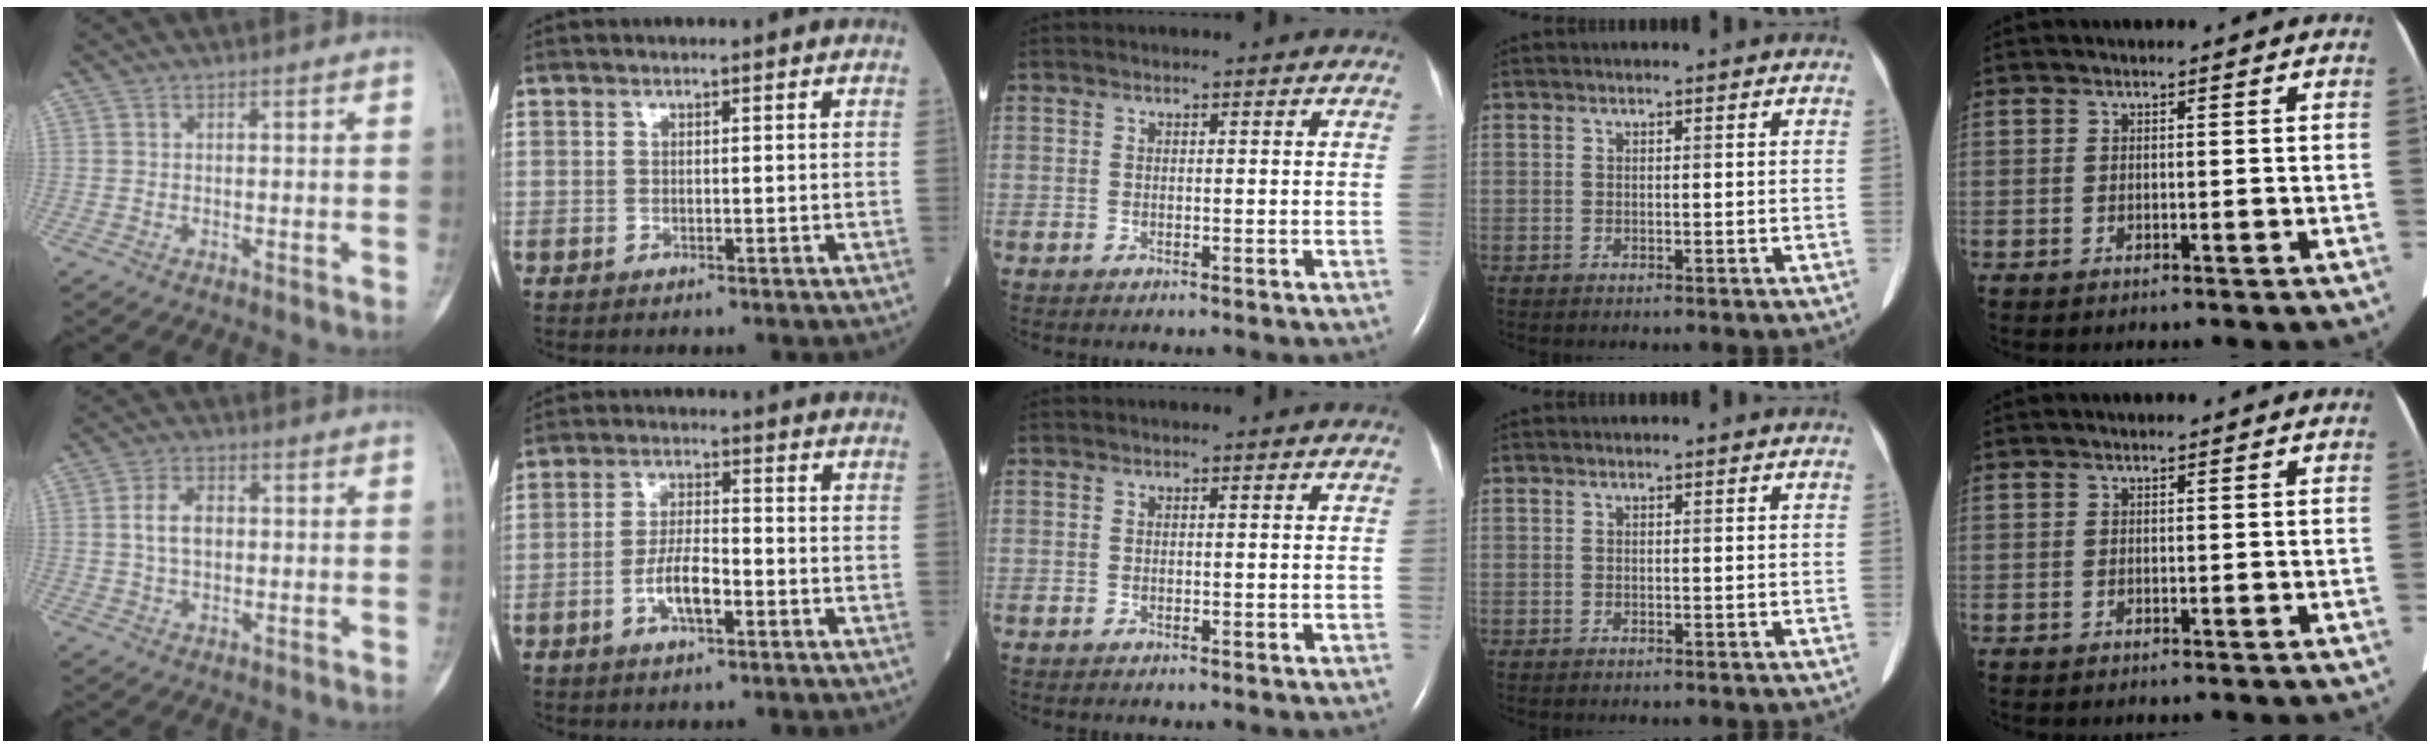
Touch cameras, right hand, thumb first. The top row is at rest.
{"thumb": {"total": 5.3, "force": [0.5, 3.4, 4.0], "torque": [-0.071, 0.008, 0.006]}, "index": {"total": 5.7, "force": [-2.3, 1.6, 5.0], "torque": [-0.100, 0.005, -0.043]}}